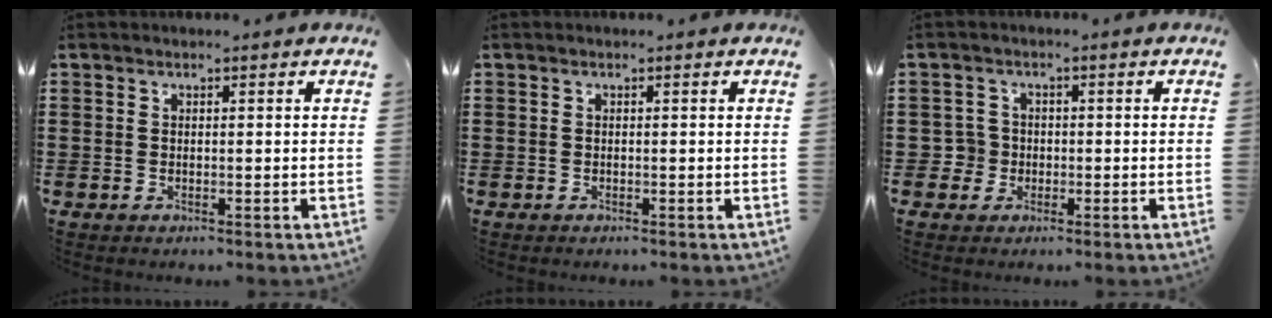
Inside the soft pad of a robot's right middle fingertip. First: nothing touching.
{"total": 0.0}
{"total": 2.7, "force": [-0.6, 2.6, 0.5], "torque": [-0.022, 0.005, -0.015]}